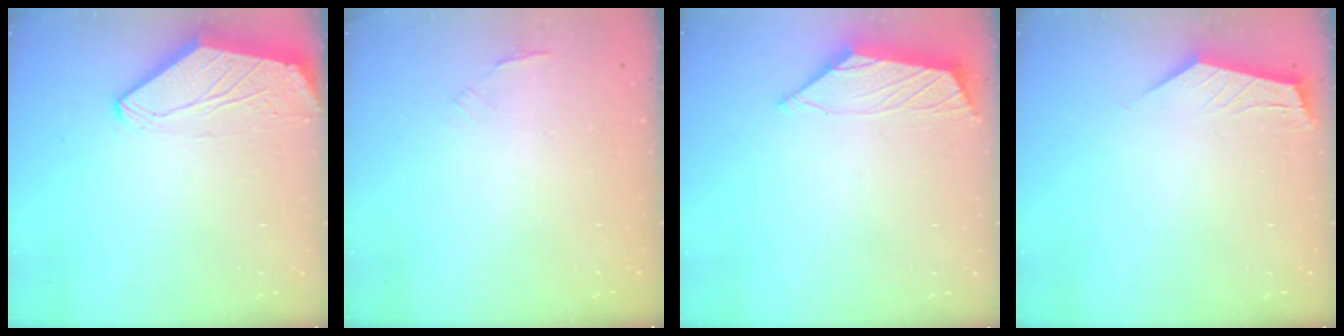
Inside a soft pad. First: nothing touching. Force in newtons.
{"total": 1.1, "press": 1.0, "slide": 0.5}
{"total": 2.0, "press": 1.9, "slide": 0.7}
{"total": 2.5, "press": 2.4, "slide": 0.3}